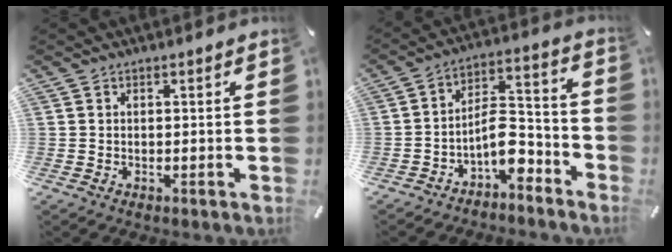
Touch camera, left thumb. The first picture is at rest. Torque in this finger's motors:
{"motor_torque": [-0.05, 0.16, -0.21, 0.14, 0.04]}